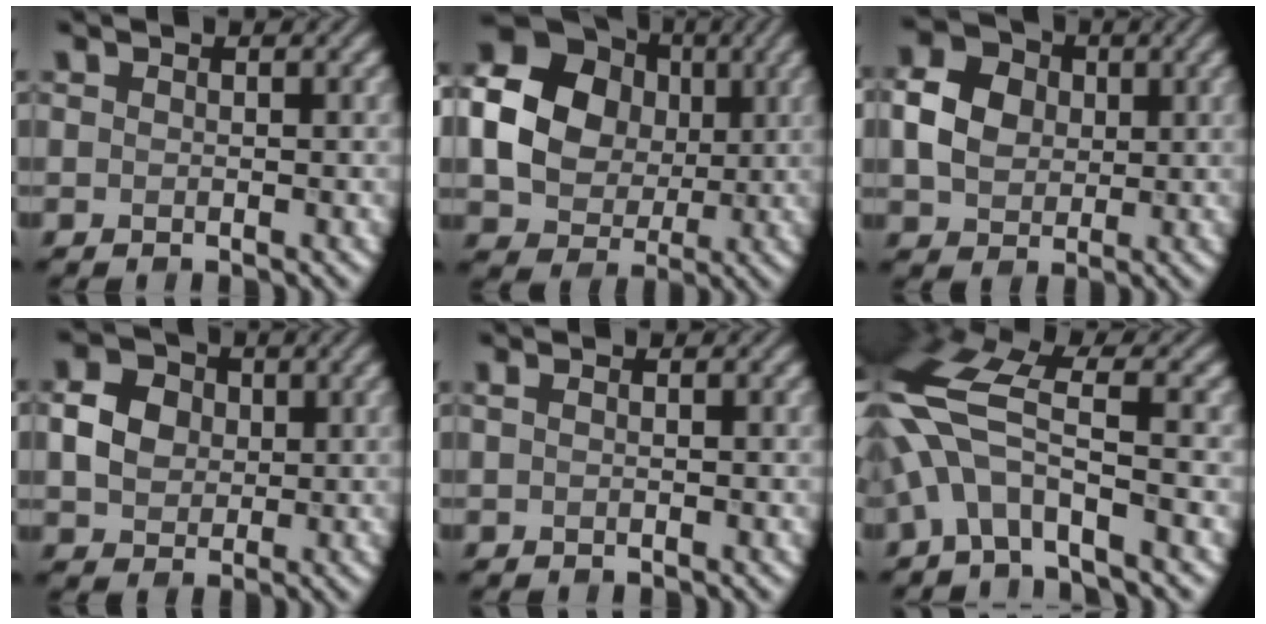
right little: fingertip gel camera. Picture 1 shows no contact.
{"total": 14.6, "force": [2.1, 12.8, 6.6], "torque": [-0.142, 0.027, 0.018]}
{"total": 4.6, "force": [0.1, 3.9, 2.5], "torque": [-0.056, 0.011, 0.002]}
{"total": 3.7, "force": [0.0, 3.2, 1.9], "torque": [-0.035, 0.009, 0.001]}
{"total": 0.6, "force": [-0.5, -0.2, 0.0], "torque": [0.000, 0.003, -0.008]}
{"total": 9.0, "force": [-1.7, 3.5, 8.1], "torque": [-0.187, 0.019, -0.051]}